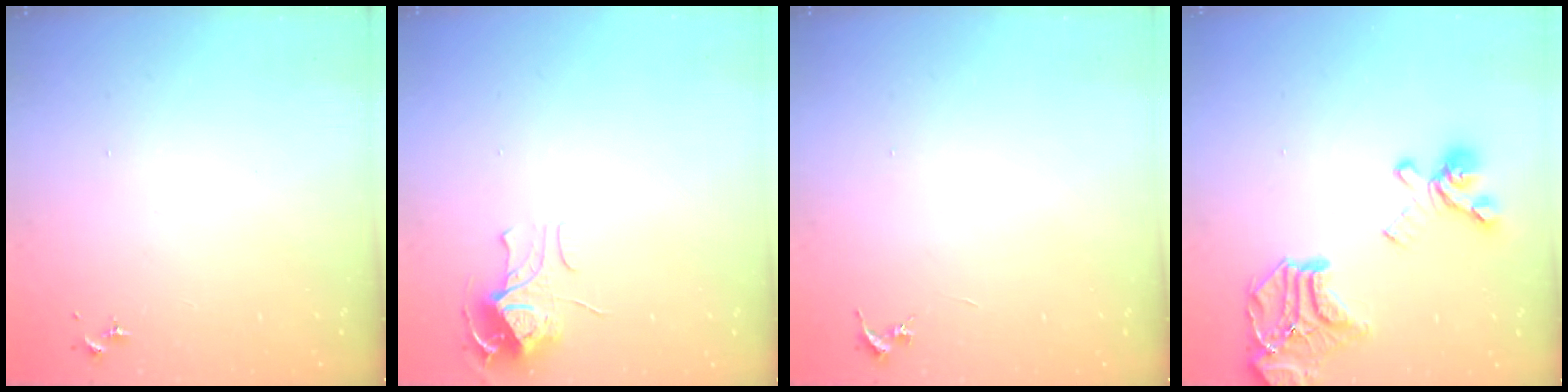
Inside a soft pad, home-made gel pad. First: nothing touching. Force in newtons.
{"total": 8.8, "press": 8.8, "slide": 0.7}
{"total": 0.0}
{"total": 20.3, "press": 20.2, "slide": 2.2}